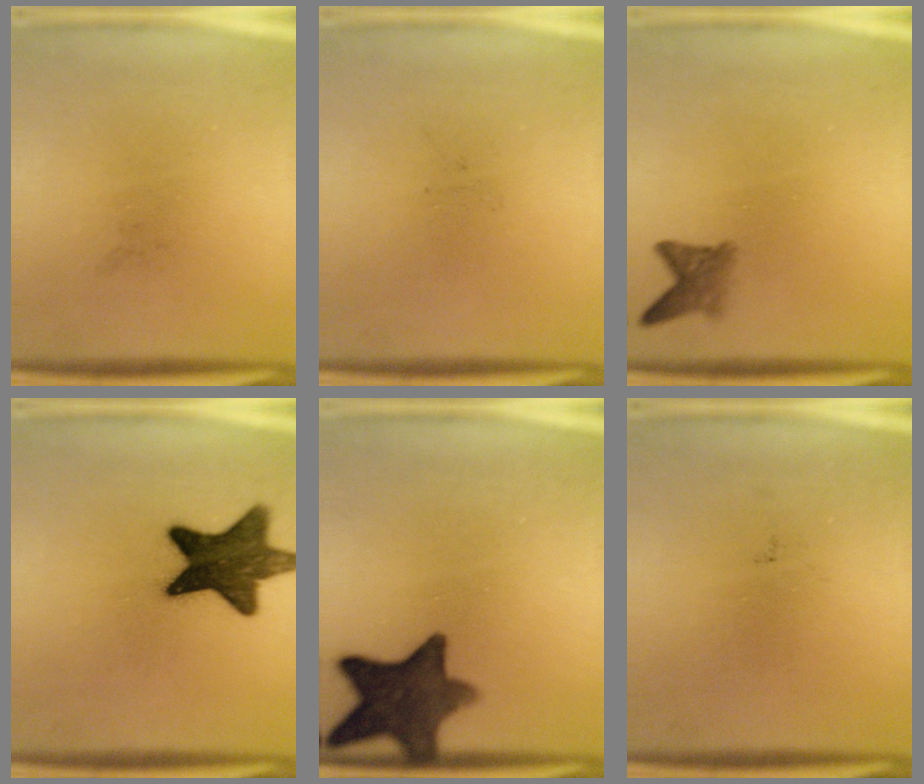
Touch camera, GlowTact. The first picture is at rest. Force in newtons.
{"total": 0.0}
{"total": 2.5}
{"total": 13.7}
{"total": 12.1}
{"total": 0.0}